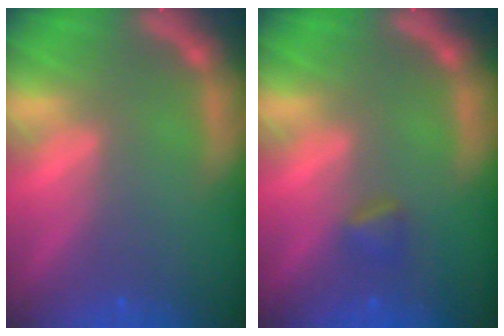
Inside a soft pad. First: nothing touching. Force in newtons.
{"total": 1.4}